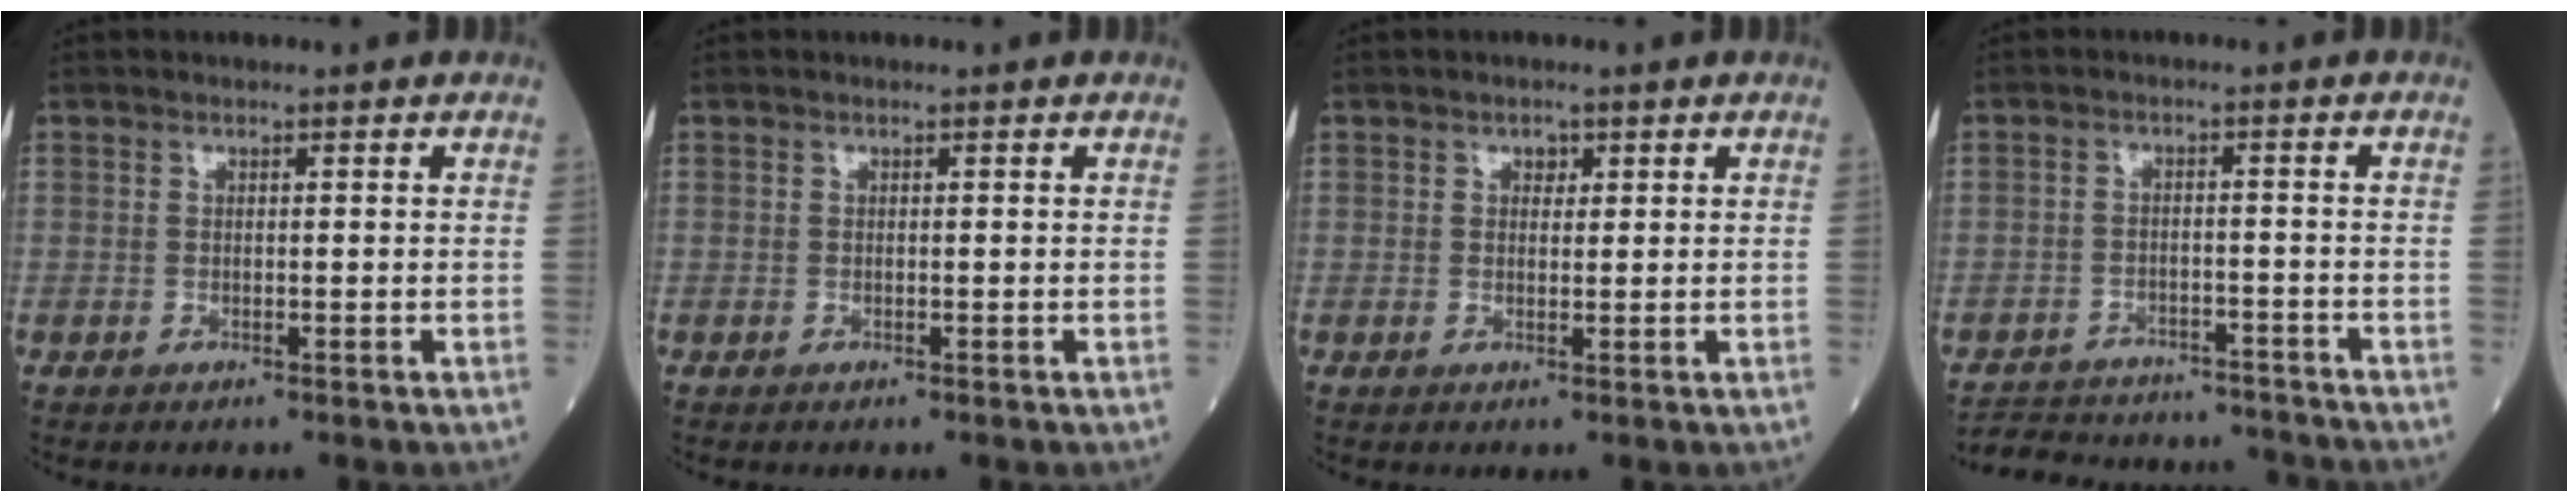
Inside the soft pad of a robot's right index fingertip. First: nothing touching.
{"total": 0.0}
{"total": 1.3, "force": [0.6, 0.9, 0.6], "torque": [-0.005, 0.000, 0.007]}
{"total": 13.3, "force": [-12.6, 3.4, 2.4], "torque": [-0.052, 0.019, -0.173]}